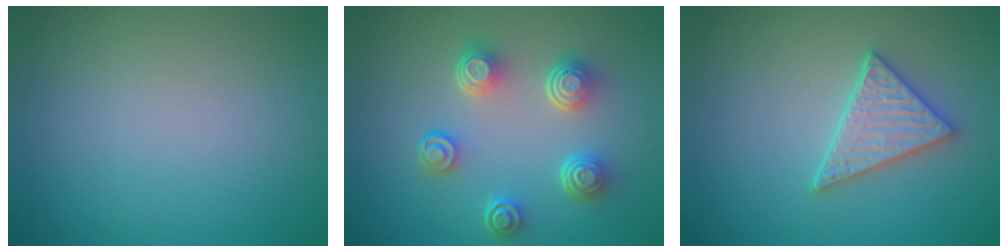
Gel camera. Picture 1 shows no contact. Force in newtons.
{"total": 4.9, "press": 3.6, "slide": 3.4}
{"total": 3.3, "press": 3.1, "slide": 1.2}